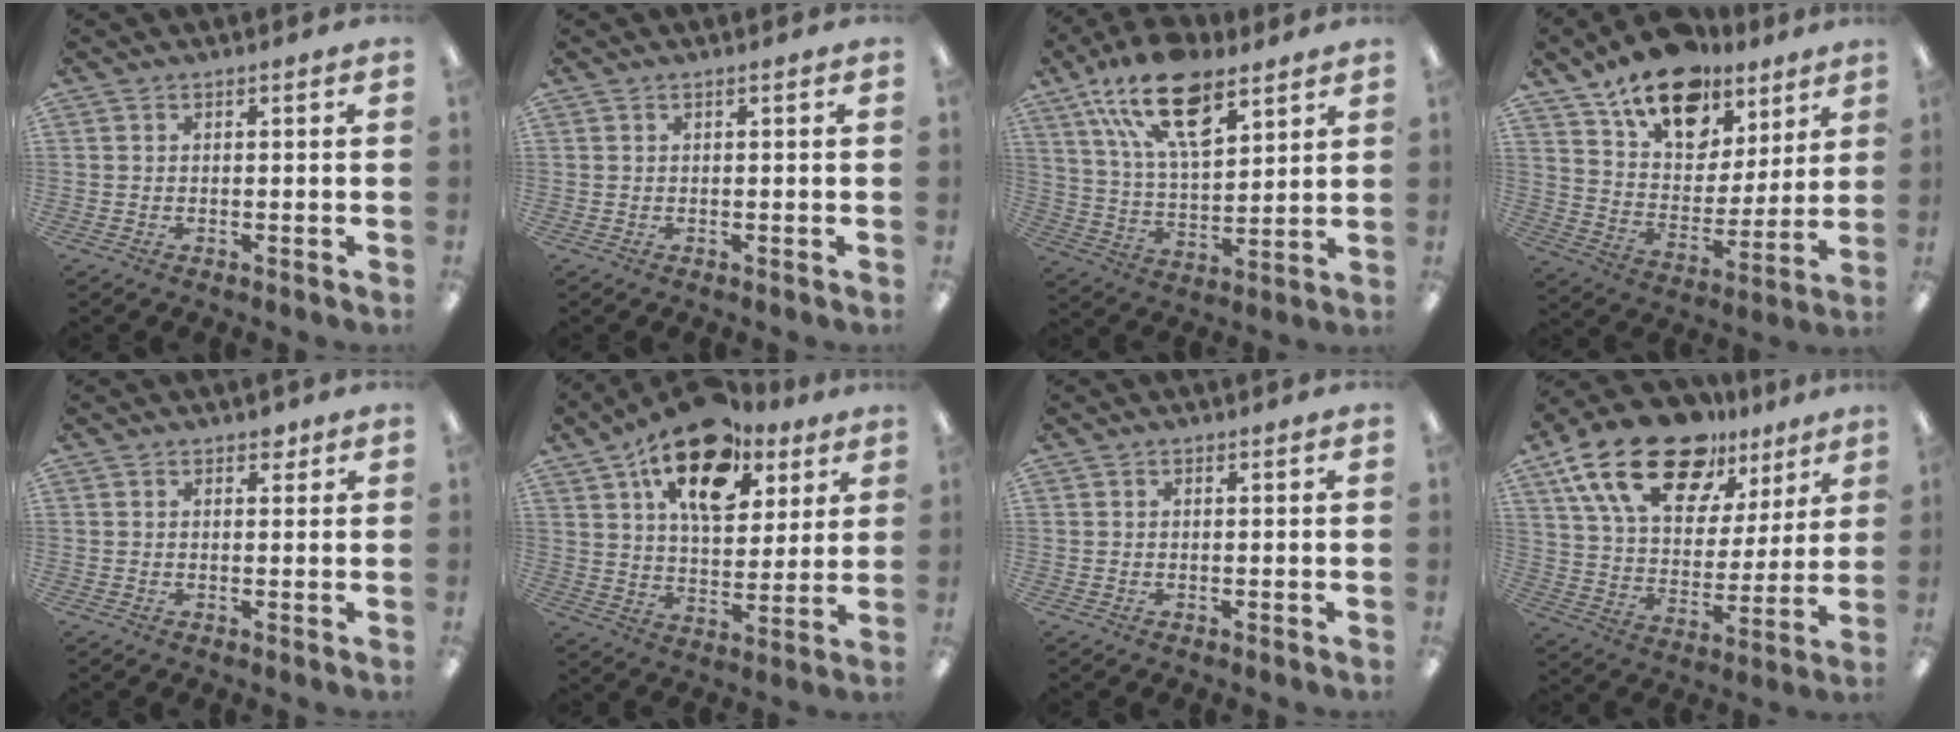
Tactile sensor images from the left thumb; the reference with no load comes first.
{"total": 0.0}
{"total": 19.4, "force": [11.4, 9.2, 12.7], "torque": [-0.219, -0.047, 0.201]}
{"total": 17.8, "force": [12.2, 10.4, 7.6], "torque": [-0.122, -0.074, 0.220]}
{"total": 1.9, "force": [1.2, 1.2, 0.9], "torque": [-0.003, -0.004, 0.018]}
{"total": 18.4, "force": [11.1, 9.8, 10.9], "torque": [-0.167, -0.051, 0.190]}
{"total": 0.0}
{"total": 22.5, "force": [14.6, 11.5, 12.7], "torque": [-0.222, -0.077, 0.260]}